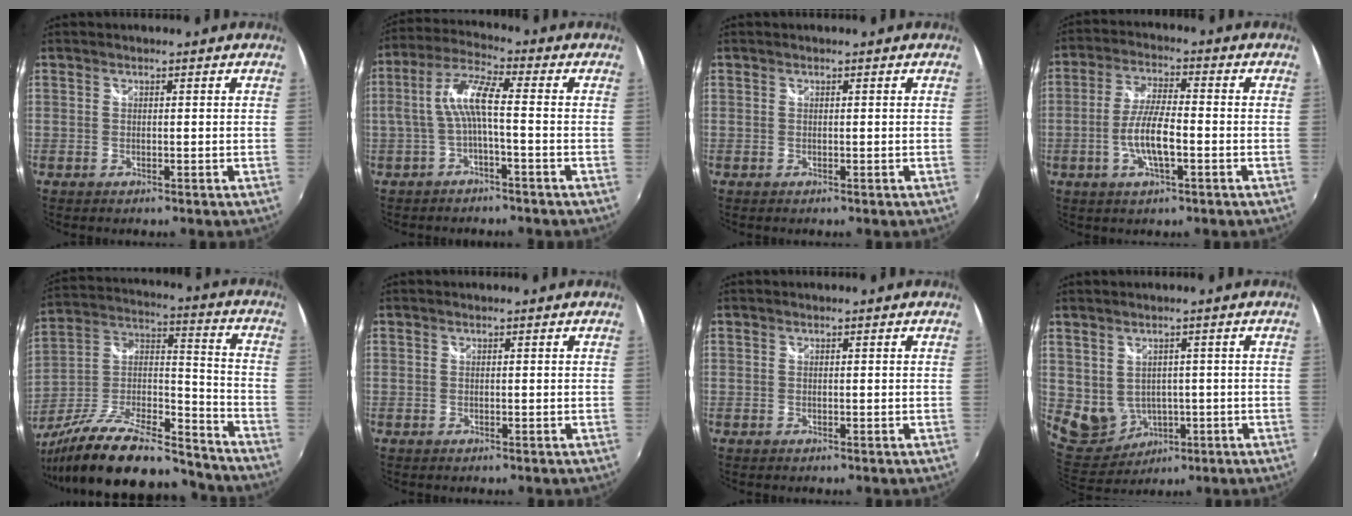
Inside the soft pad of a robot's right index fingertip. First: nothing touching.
{"total": 7.0, "force": [-1.7, 1.0, 6.7], "torque": [-0.157, 0.016, -0.029]}
{"total": 0.0}
{"total": 8.1, "force": [-2.4, 1.9, 7.5], "torque": [-0.151, 0.003, -0.046]}
{"total": 26.0, "force": [-19.8, 8.2, 14.8], "torque": [-0.275, -0.005, -0.314]}
{"total": 0.0}
{"total": 0.0}
{"total": 8.8, "force": [-0.3, 7.7, 4.1], "torque": [-0.097, -0.004, 0.023]}